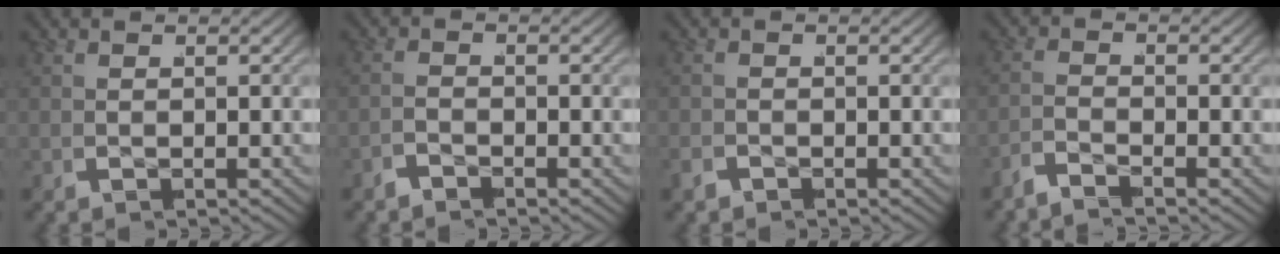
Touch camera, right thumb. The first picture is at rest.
{"total": 1.5, "force": [-1.3, -0.3, -0.5], "torque": [0.014, 0.005, -0.034]}
{"total": 1.0, "force": [-0.8, 0.1, -0.5], "torque": [0.006, -0.002, -0.017]}
{"total": 2.3, "force": [-2.2, -0.5, -0.1], "torque": [0.009, 0.004, -0.057]}